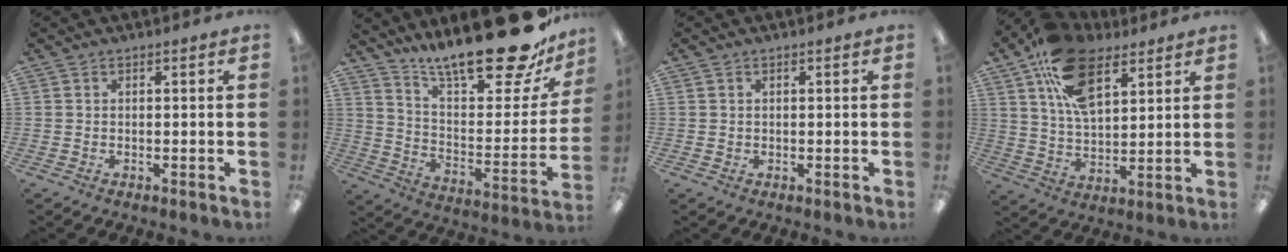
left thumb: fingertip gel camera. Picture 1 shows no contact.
{"total": 24.2, "force": [19.2, 6.1, 13.5], "torque": [-0.190, -0.145, 0.317]}
{"total": 0.7, "force": [0.3, 0.6, -0.1], "torque": [0.001, 0.004, 0.005]}
{"total": 18.3, "force": [9.5, 10.0, 12.1], "torque": [-0.212, -0.017, 0.171]}